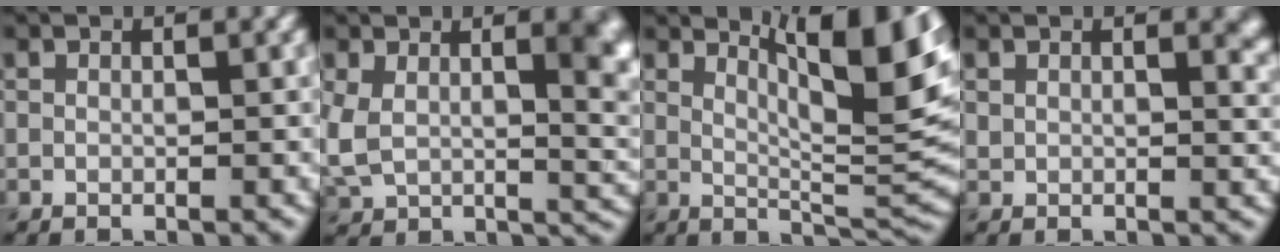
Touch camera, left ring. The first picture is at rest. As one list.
[{"total": 9.5, "force": [2.1, 5.2, 7.6], "torque": [-0.145, -0.025, 0.055]}, {"total": 10.9, "force": [5.2, 2.7, 9.2], "torque": [-0.121, 0.014, 0.084]}, {"total": 2.4, "force": [1.8, 1.1, 1.2], "torque": [-0.023, -0.003, 0.031]}]